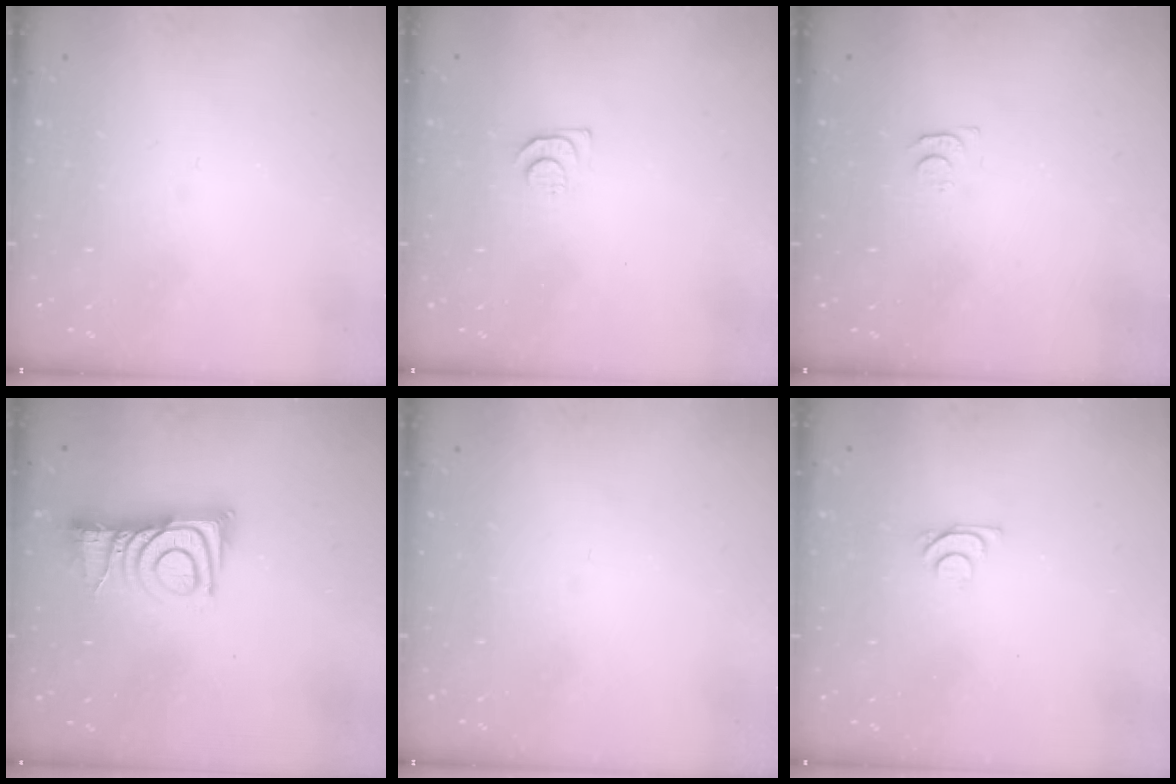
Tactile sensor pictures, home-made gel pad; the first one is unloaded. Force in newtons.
{"total": 5.4, "press": 5.4, "slide": 0.7}
{"total": 3.4, "press": 3.4, "slide": 0.5}
{"total": 11.4, "press": 11.4, "slide": 0.6}
{"total": 0.0}
{"total": 5.1, "press": 5.0, "slide": 0.9}